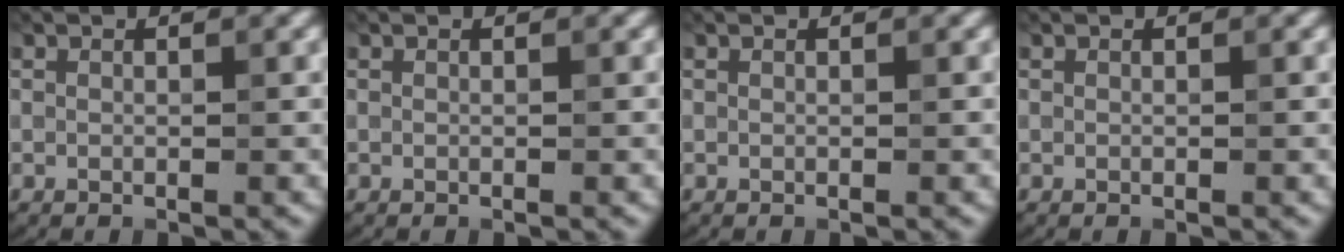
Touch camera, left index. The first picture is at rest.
{"total": 0.0}
{"total": 0.0}
{"total": 0.0}